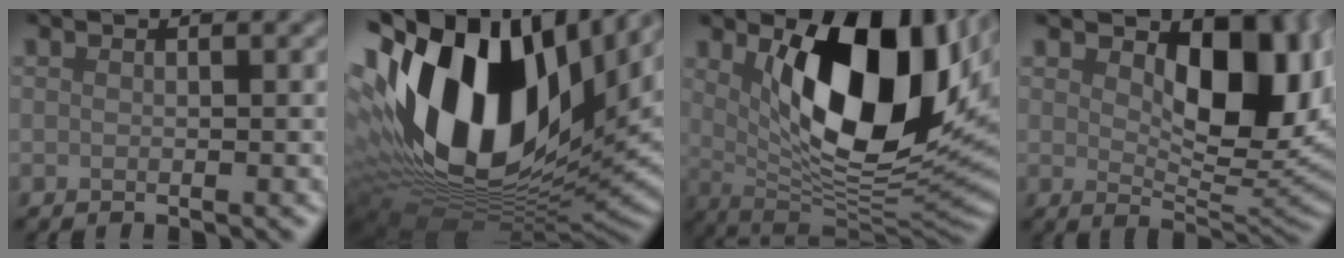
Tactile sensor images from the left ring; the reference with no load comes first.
{"total": 18.7, "force": [3.7, 11.8, 14.1], "torque": [-0.303, -0.005, 0.070]}
{"total": 14.1, "force": [3.3, 6.9, 11.8], "torque": [-0.167, -0.024, 0.060]}
{"total": 9.3, "force": [2.4, 5.1, 7.4], "torque": [-0.112, -0.011, 0.041]}